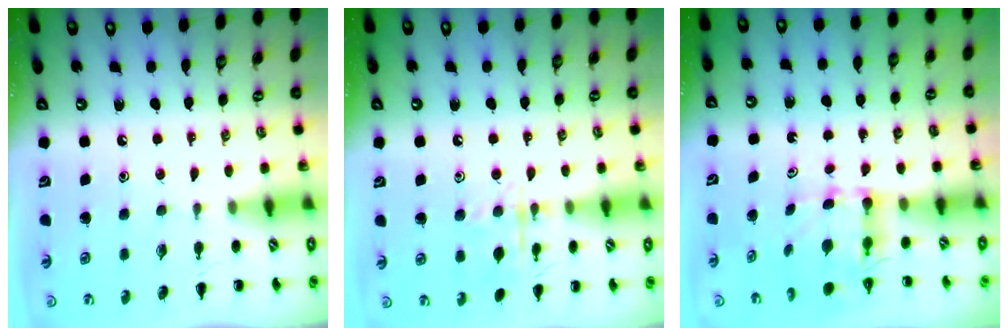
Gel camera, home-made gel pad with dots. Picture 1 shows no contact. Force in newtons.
{"total": 10.4, "press": 10.4, "slide": 0.6}
{"total": 5.1, "press": 5.1, "slide": 0.5}